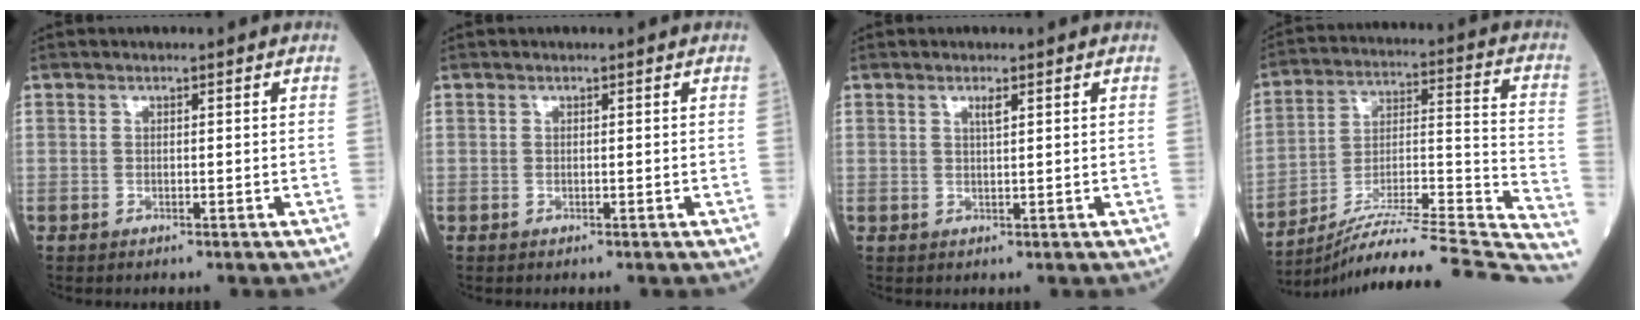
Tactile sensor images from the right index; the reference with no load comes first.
{"total": 0.0}
{"total": 1.4, "force": [0.7, 0.1, 1.2], "torque": [-0.024, -0.002, 0.013]}
{"total": 30.5, "force": [-28.2, -1.0, 11.7], "torque": [-0.118, -0.021, -0.415]}